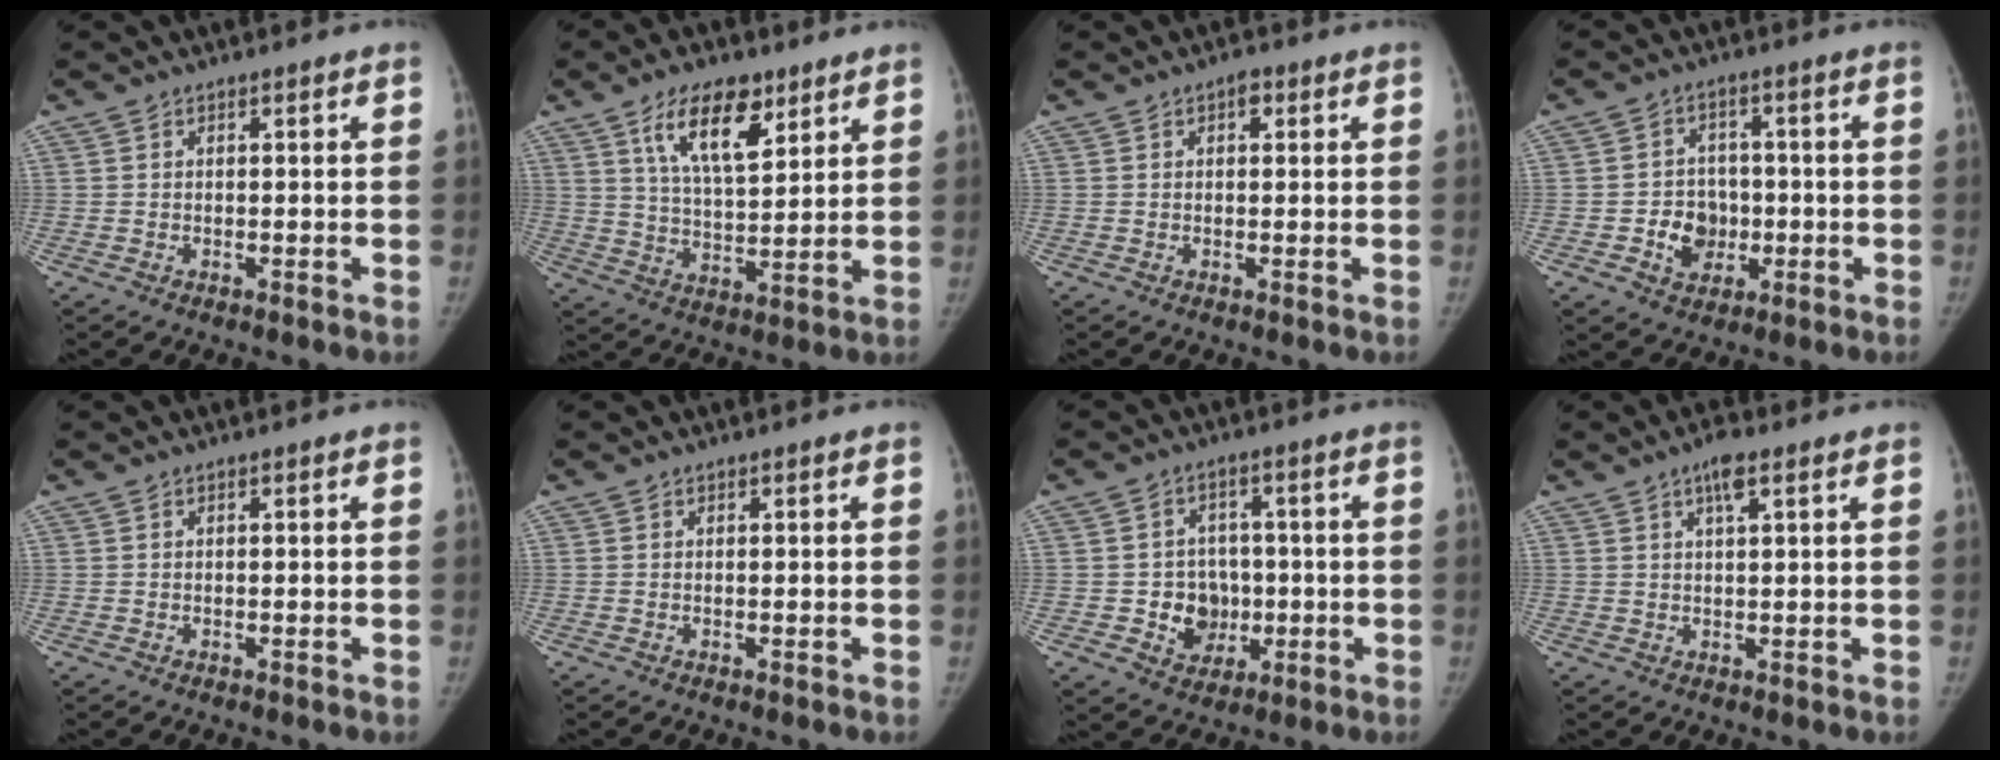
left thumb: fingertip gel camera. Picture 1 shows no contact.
{"total": 12.0, "force": [6.7, 5.0, 8.7], "torque": [-0.129, -0.035, 0.123]}
{"total": 1.8, "force": [0.7, 0.9, 1.4], "torque": [-0.016, 0.002, 0.007]}
{"total": 7.1, "force": [-1.6, 6.0, 3.5], "torque": [-0.023, 0.015, -0.024]}
{"total": 0.0}
{"total": 0.0}
{"total": 7.9, "force": [-1.3, 7.0, 3.6], "torque": [-0.014, 0.012, -0.013]}
{"total": 4.1, "force": [2.1, 0.7, 3.4], "torque": [-0.060, -0.004, 0.035]}